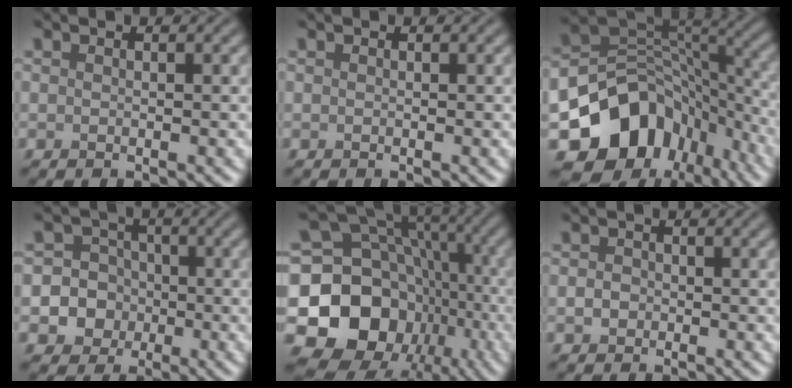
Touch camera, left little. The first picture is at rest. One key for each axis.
{"total": 0.0}
{"total": 12.5, "fx": -6.3, "fy": 9.3, "fz": 5.4, "tx": -0.091, "ty": 0.001, "tz": -0.110}
{"total": 9.1, "fx": -2.0, "fy": 8.6, "fz": 1.9, "tx": -0.041, "ty": -0.003, "tz": -0.060}
{"total": 16.7, "fx": -4.5, "fy": 13.9, "fz": 8.1, "tx": -0.149, "ty": 0.008, "tz": -0.092}
{"total": 1.2, "fx": -0.3, "fy": 1.0, "fz": 0.5, "tx": -0.006, "ty": -0.001, "tz": -0.010}